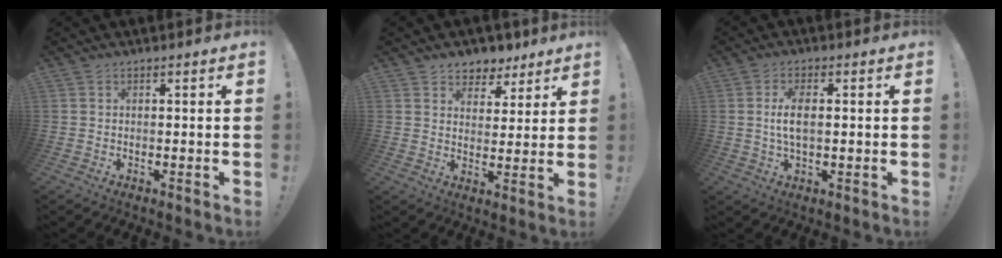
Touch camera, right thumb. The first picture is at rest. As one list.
[{"total": 6.6, "force": [4.7, 4.6, 0.9], "torque": [-0.002, -0.038, 0.090]}, {"total": 6.2, "force": [0.2, 2.7, 5.6], "torque": [-0.105, -0.002, 0.000]}]